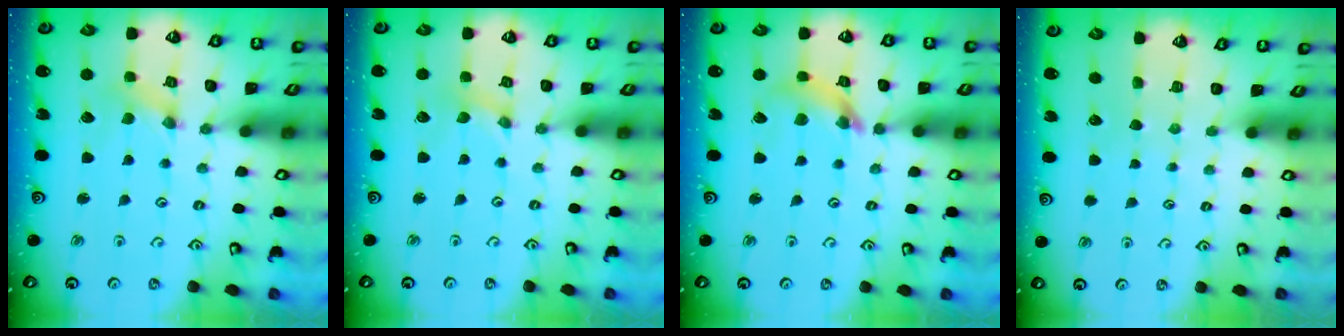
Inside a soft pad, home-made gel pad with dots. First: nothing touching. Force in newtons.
{"total": 0.0}
{"total": 8.9, "press": 8.8, "slide": 0.9}
{"total": 0.0}